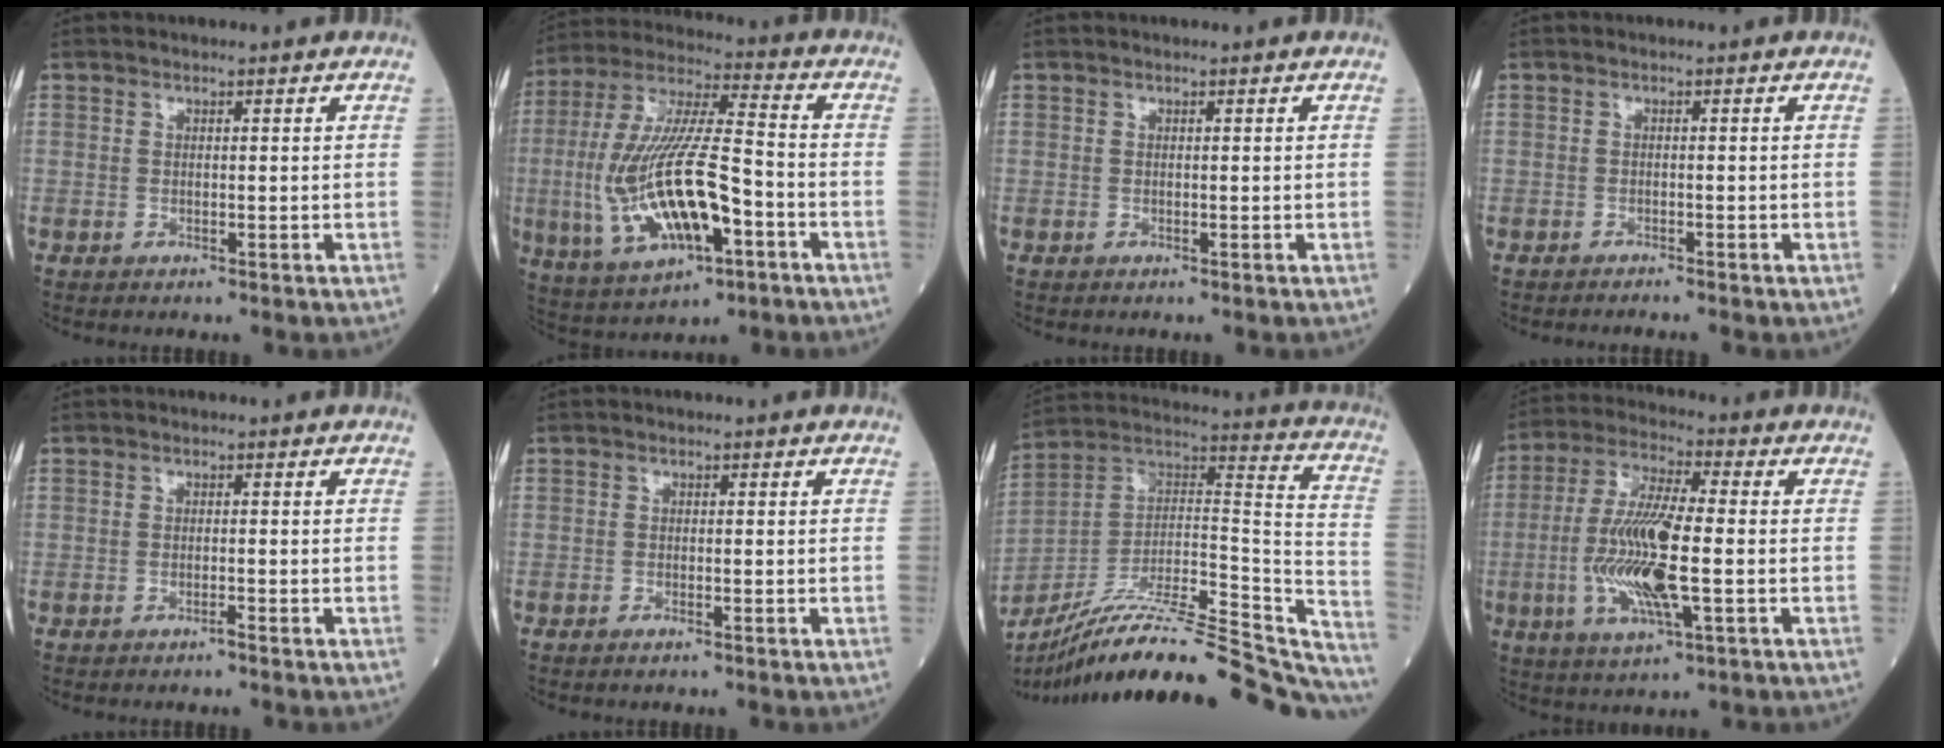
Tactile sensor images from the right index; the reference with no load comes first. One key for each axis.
{"total": 19.0, "fx": -4.8, "fy": 5.1, "fz": 17.7, "tx": -0.373, "ty": -0.005, "tz": -0.078}
{"total": 0.0}
{"total": 2.0, "fx": -1.9, "fy": -0.2, "fz": 0.6, "tx": -0.005, "ty": -0.002, "tz": -0.024}
{"total": 0.7, "fx": -0.5, "fy": -0.1, "fz": 0.5, "tx": -0.010, "ty": -0.001, "tz": -0.010}
{"total": 0.8, "fx": -0.5, "fy": 0.1, "fz": 0.6, "tx": -0.014, "ty": -0.001, "tz": -0.008}
{"total": 36.6, "fx": -31.7, "fy": 5.1, "fz": 17.5, "tx": -0.219, "ty": -0.016, "tz": -0.458}
{"total": 13.5, "fx": -2.3, "fy": 2.1, "fz": 13.2, "tx": -0.271, "ty": -0.009, "tz": -0.045}